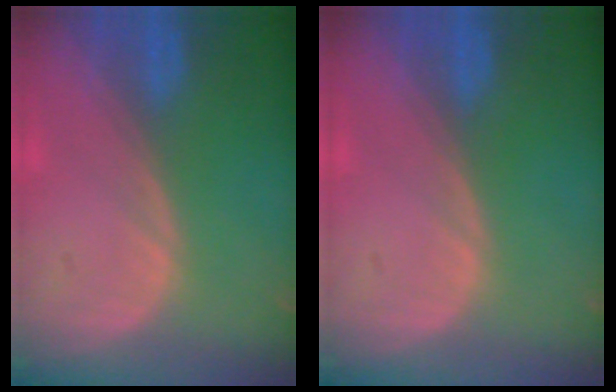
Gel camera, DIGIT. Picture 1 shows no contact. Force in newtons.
{"total": 0.0}